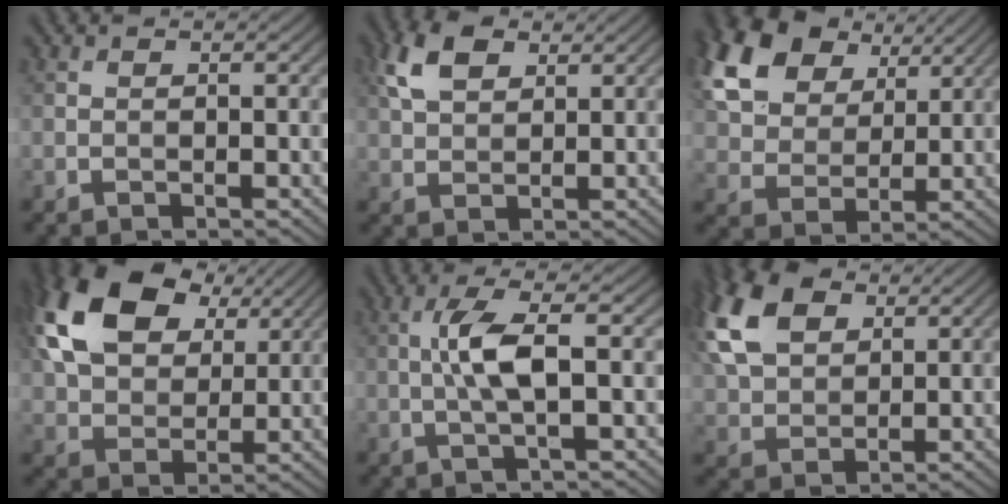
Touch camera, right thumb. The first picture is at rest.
{"total": 5.9, "force": [2.8, 3.5, 3.9], "torque": [-0.091, 0.010, 0.050]}
{"total": 18.0, "force": [9.5, 11.8, 9.6], "torque": [-0.254, 0.042, 0.205]}
{"total": 15.9, "force": [6.6, 10.1, 10.3], "torque": [-0.238, 0.025, 0.125]}
{"total": 5.3, "force": [0.2, 1.0, 5.2], "torque": [-0.109, 0.012, -0.002]}
{"total": 12.3, "force": [4.9, 7.7, 8.2], "torque": [-0.223, 0.030, 0.094]}